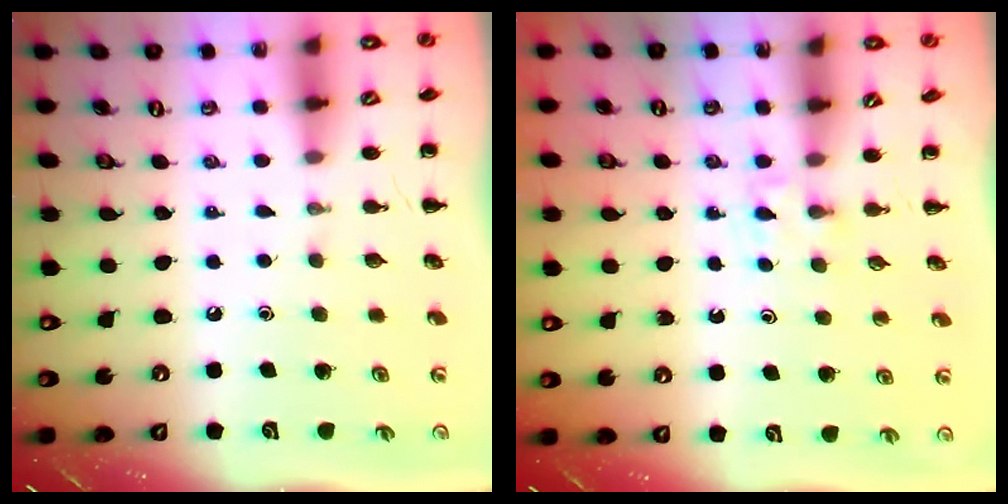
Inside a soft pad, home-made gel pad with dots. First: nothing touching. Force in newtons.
{"total": 2.2, "press": 2.0, "slide": 0.9}